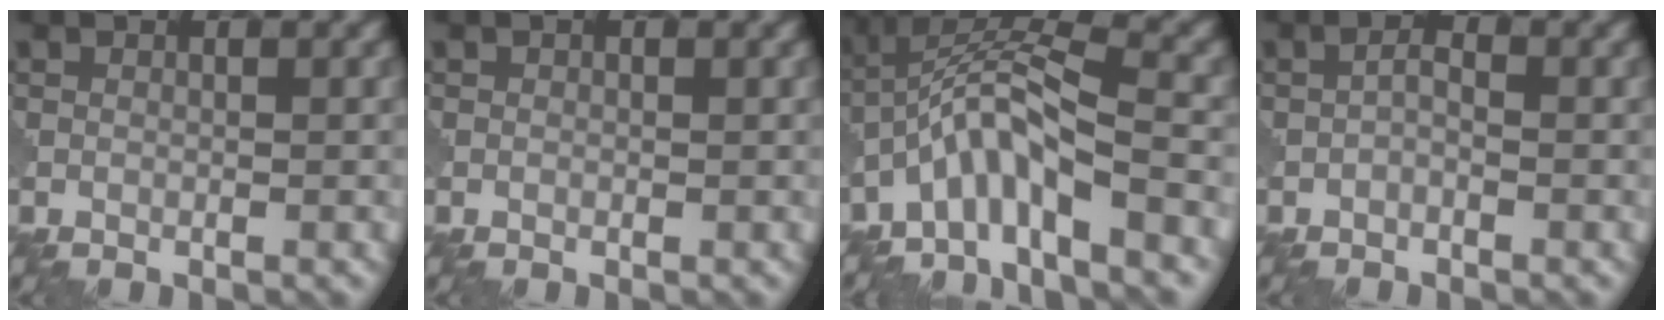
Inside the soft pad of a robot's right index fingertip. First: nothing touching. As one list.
[{"total": 0.0}, {"total": 6.4, "force": [-3.6, 1.4, 5.1], "torque": [-0.098, 0.016, -0.075]}, {"total": 1.2, "force": [-0.6, 0.5, 0.9], "torque": [-0.019, 0.004, -0.012]}]